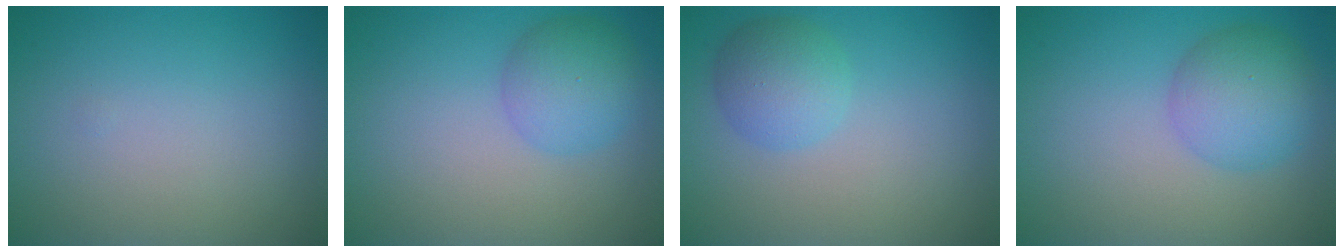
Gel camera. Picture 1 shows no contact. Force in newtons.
{"total": 3.8, "press": 3.8, "slide": 0.2}
{"total": 3.2, "press": 3.2, "slide": 0.2}
{"total": 4.7, "press": 4.7, "slide": 0.0}